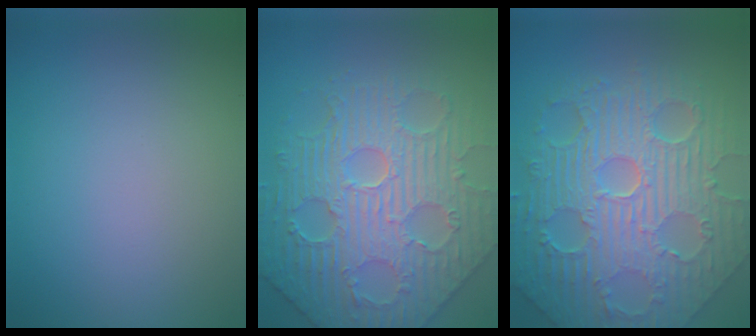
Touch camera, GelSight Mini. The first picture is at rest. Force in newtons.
{"total": 7.2, "press": 6.0, "slide": 3.9}
{"total": 11.9, "press": 7.7, "slide": 9.0}